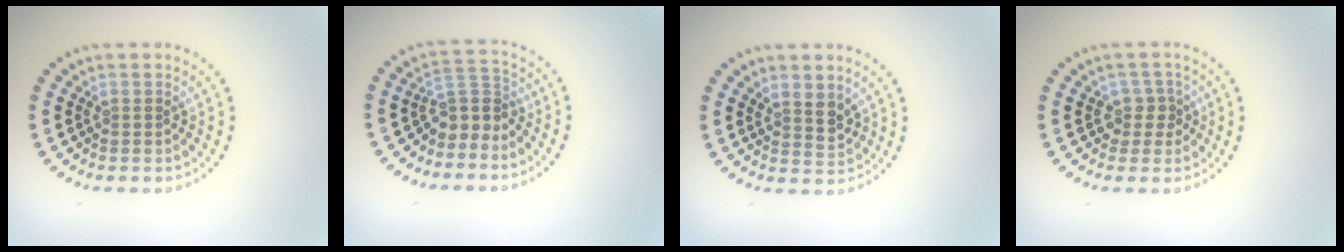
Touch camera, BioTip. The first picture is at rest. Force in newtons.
{"total": 2.9, "press": 1.9, "slide": 2.1}
{"total": 2.1, "press": 1.8, "slide": 1.1}
{"total": 1.9, "press": 1.5, "slide": 1.1}